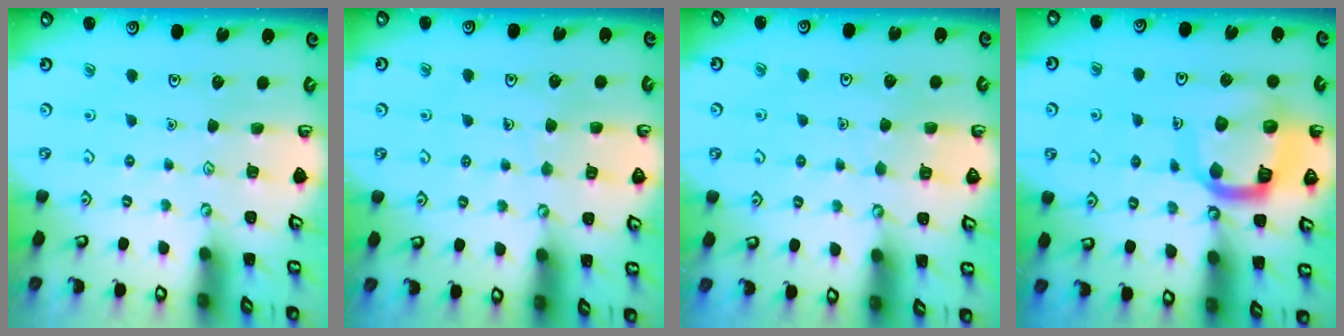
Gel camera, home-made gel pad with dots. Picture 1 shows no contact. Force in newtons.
{"total": 5.3, "press": 5.2, "slide": 0.4}
{"total": 3.9, "press": 3.9, "slide": 0.3}
{"total": 14.5, "press": 14.4, "slide": 1.5}